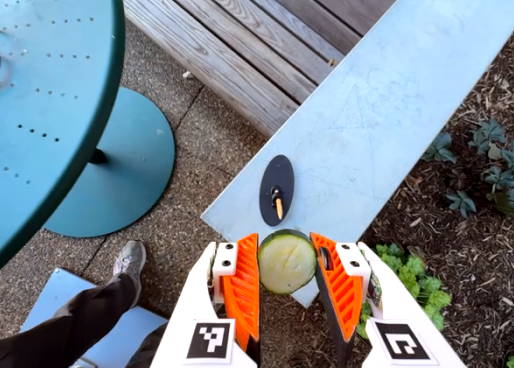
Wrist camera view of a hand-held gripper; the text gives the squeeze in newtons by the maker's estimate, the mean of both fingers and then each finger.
{"total": 10.6, "left": 10.7, "right": 10.5}